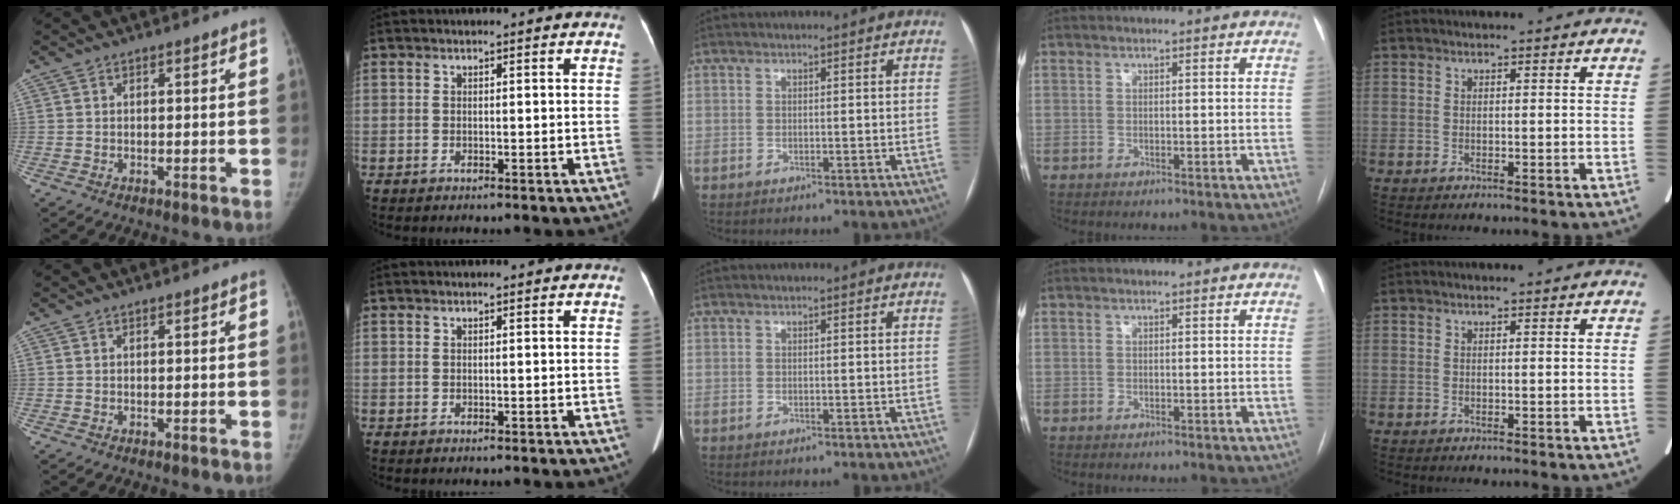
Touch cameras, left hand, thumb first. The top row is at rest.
{}